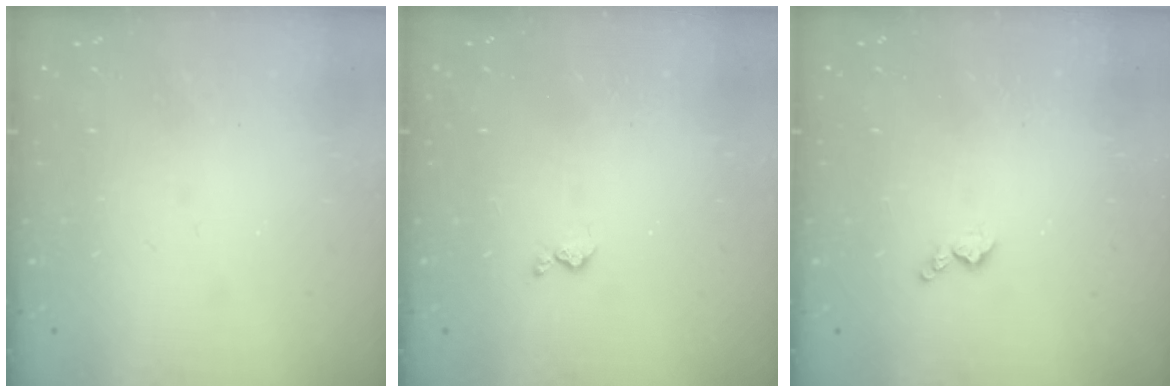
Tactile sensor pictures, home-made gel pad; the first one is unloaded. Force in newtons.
{"total": 3.3, "press": 3.2, "slide": 0.6}
{"total": 3.8, "press": 3.8, "slide": 0.6}